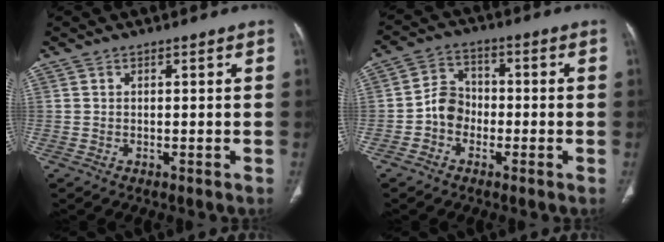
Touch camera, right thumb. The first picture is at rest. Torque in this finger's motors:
{"motor_torque": [0.47, 0.23, 0.48, -0.35, 0.01]}